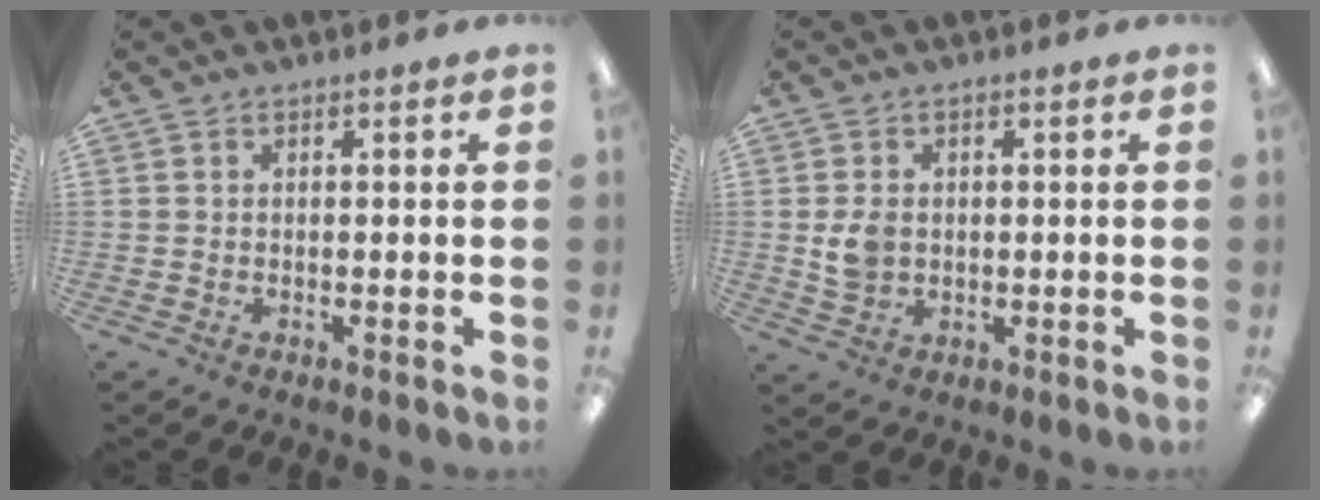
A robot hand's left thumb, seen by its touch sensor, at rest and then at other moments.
{"total": 4.8, "force": [0.3, 3.8, 3.1], "torque": [-0.047, 0.000, 0.002]}